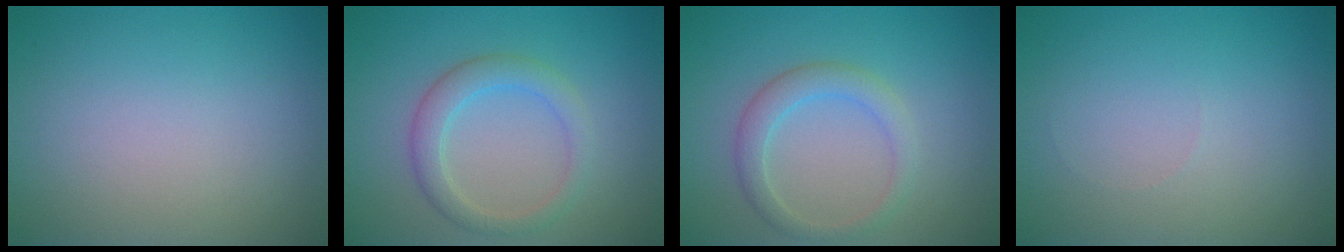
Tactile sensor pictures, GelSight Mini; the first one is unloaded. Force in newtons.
{"total": 2.9, "press": 2.9, "slide": 0.1}
{"total": 2.6, "press": 2.6, "slide": 0.3}
{"total": 0.0}